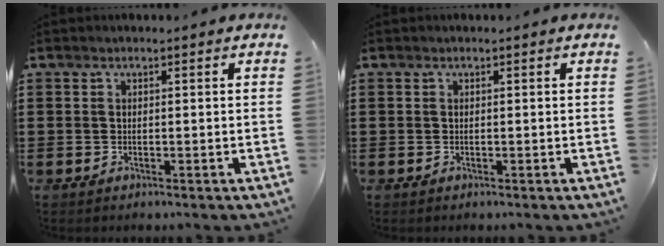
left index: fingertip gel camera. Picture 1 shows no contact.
{"total": 0.0}